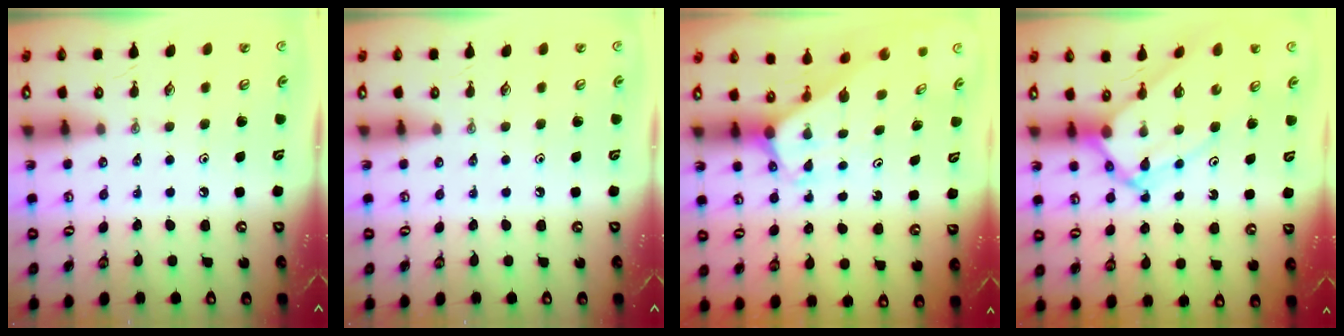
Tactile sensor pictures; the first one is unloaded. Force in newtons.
{"total": 0.0}
{"total": 1.8, "press": 1.8, "slide": 0.1}
{"total": 10.0, "press": 10.0, "slide": 0.7}